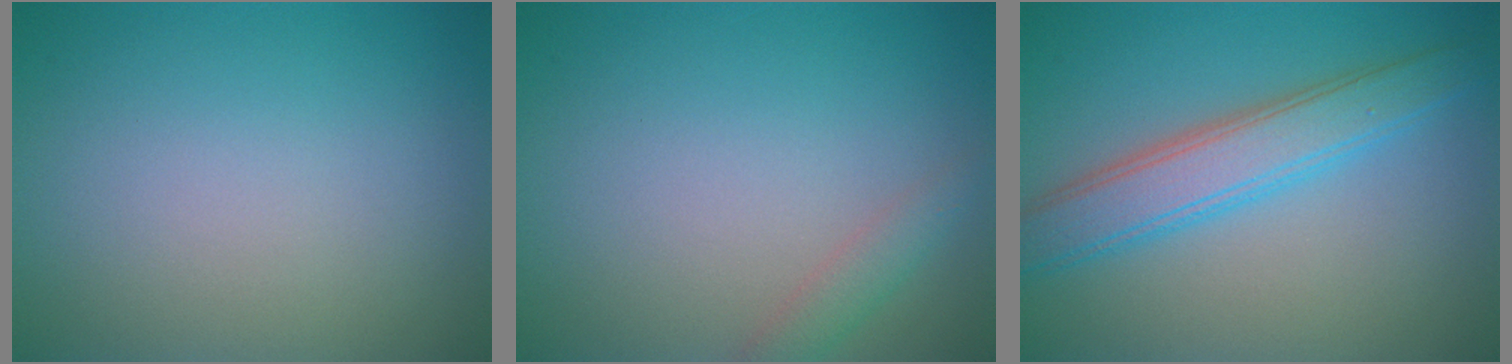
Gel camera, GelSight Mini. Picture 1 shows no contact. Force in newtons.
{"total": 1.5, "press": 1.5, "slide": 0.1}
{"total": 4.8, "press": 4.8, "slide": 0.1}